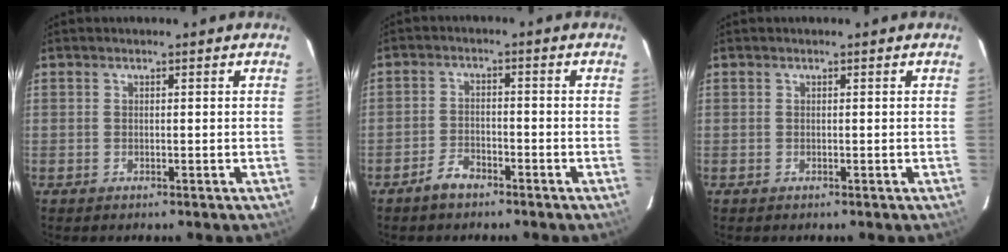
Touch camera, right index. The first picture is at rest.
{"total": 3.8, "force": [-3.1, 1.6, 1.6], "torque": [-0.045, 0.007, -0.053]}
{"total": 0.0}